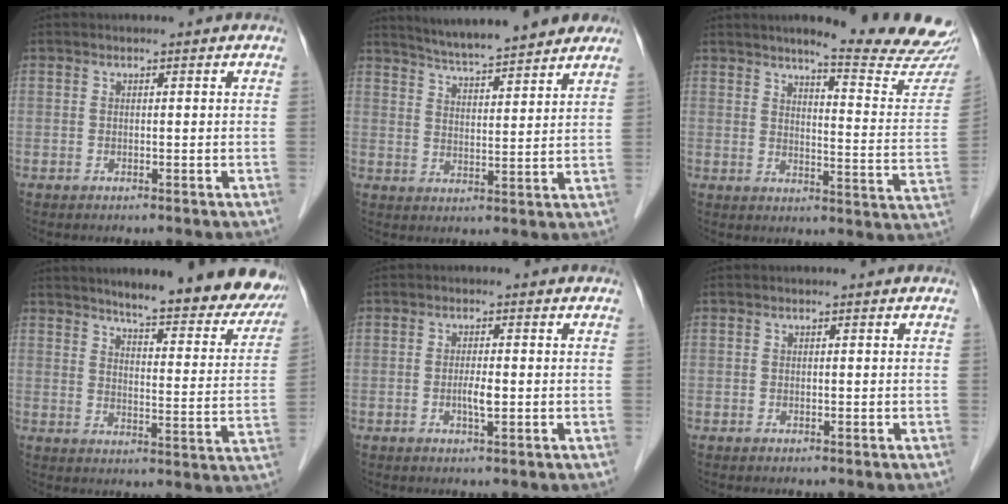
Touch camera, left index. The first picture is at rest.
{"total": 13.2, "force": [11.8, 1.3, 5.9], "torque": [-0.091, 0.013, 0.170]}
{"total": 17.6, "force": [16.0, -0.1, 7.4], "torque": [-0.094, -0.093, 0.183]}
{"total": 20.4, "force": [18.0, 3.0, 9.0], "torque": [-0.103, -0.051, 0.213]}
{"total": 2.2, "force": [-0.5, 0.3, 2.1], "torque": [-0.041, -0.003, -0.009]}
{"total": 0.0}